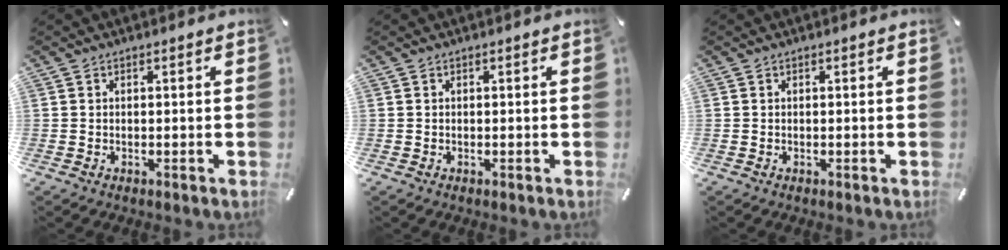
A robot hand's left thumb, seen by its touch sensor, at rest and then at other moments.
{"total": 0.0}
{"total": 0.0}